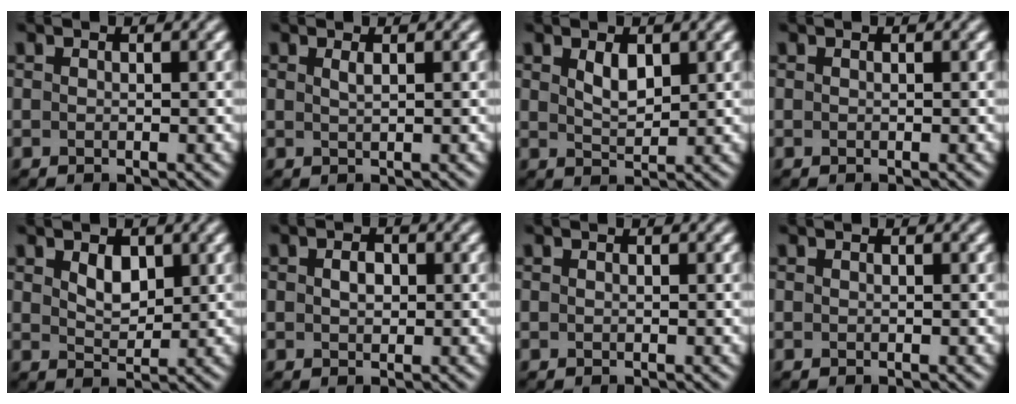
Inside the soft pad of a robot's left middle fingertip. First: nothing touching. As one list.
[{"total": 0.9, "force": [0.4, 0.3, 0.7], "torque": [-0.008, 0.001, 0.007]}, {"total": 2.1, "force": [1.1, 1.0, 1.6], "torque": [-0.031, -0.003, 0.023]}, {"total": 0.0}, {"total": 2.4, "force": [1.1, 1.4, 1.6], "torque": [-0.029, -0.003, 0.023]}, {"total": 1.5, "force": [0.2, 1.0, 1.1], "torque": [-0.021, 0.003, 0.003]}, {"total": 0.0}, {"total": 0.0}]